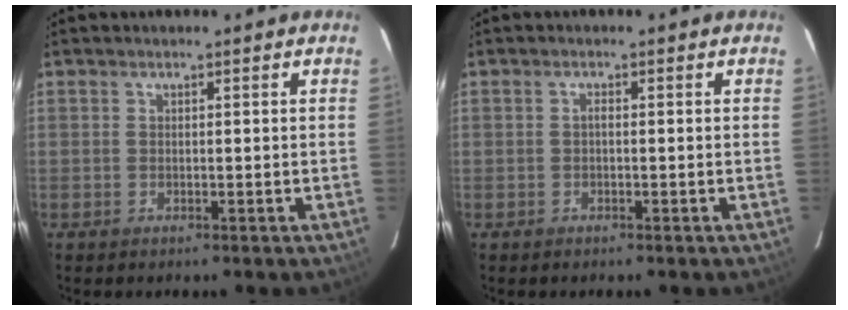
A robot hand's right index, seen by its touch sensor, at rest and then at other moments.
{"total": 0.6, "force": [-0.2, 0.2, 0.5], "torque": [-0.008, 0.004, -0.006]}